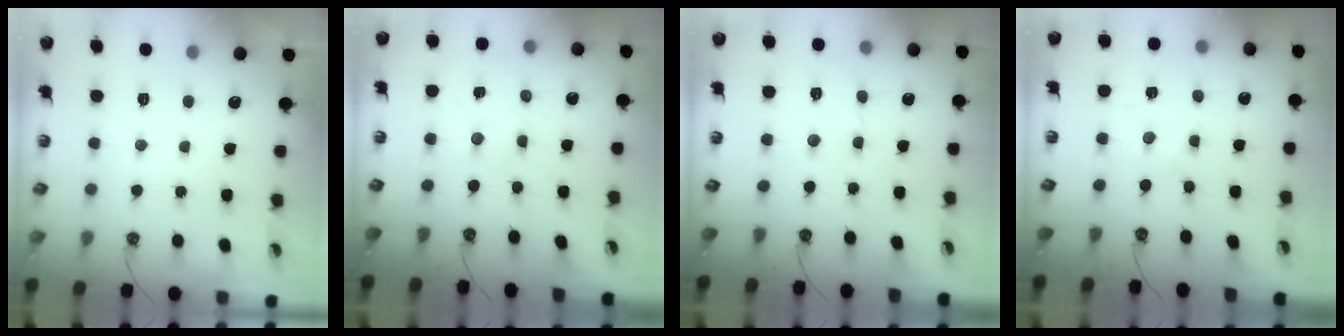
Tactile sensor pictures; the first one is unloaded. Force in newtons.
{"total": 3.0, "press": 3.0, "slide": 0.4}
{"total": 1.8, "press": 1.7, "slide": 0.5}
{"total": 0.0}